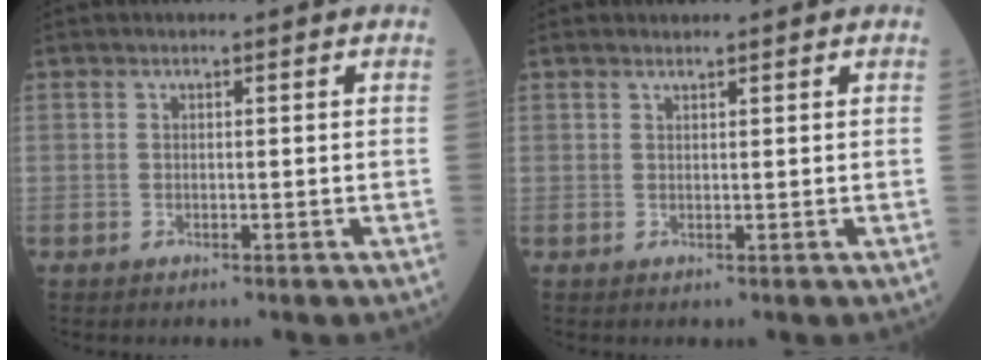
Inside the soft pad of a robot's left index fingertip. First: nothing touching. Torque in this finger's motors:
{"motor_torque": [0.80, -1.04, 0.01, 0.00]}